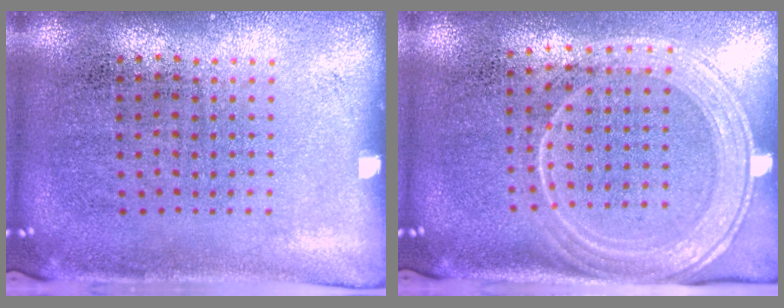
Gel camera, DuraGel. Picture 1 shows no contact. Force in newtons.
{"total": 2.1, "press": 1.9, "slide": 1.0}